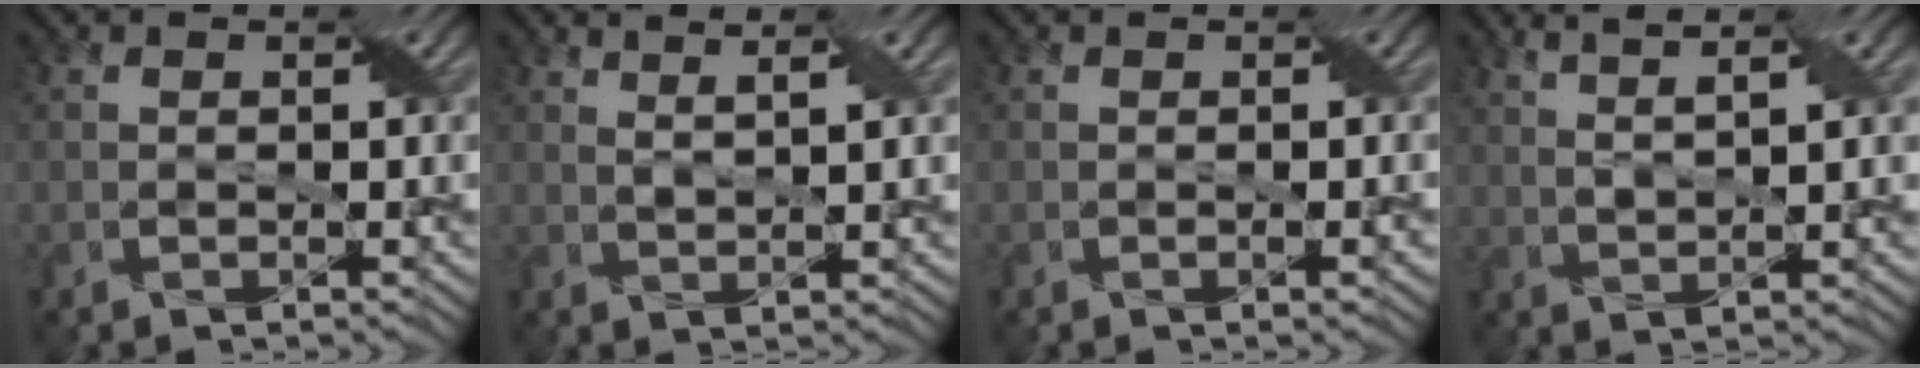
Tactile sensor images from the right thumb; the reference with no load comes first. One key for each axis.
{"total": 2.9, "fx": 1.9, "fy": 0.3, "fz": 2.2, "tx": -0.032, "ty": -0.002, "tz": 0.034}
{"total": 0.7, "fx": -0.2, "fy": 0.0, "fz": 0.7, "tx": -0.011, "ty": 0.002, "tz": -0.002}
{"total": 4.4, "fx": 2.9, "fy": 0.7, "fz": 3.2, "tx": -0.051, "ty": 0.009, "tz": 0.047}